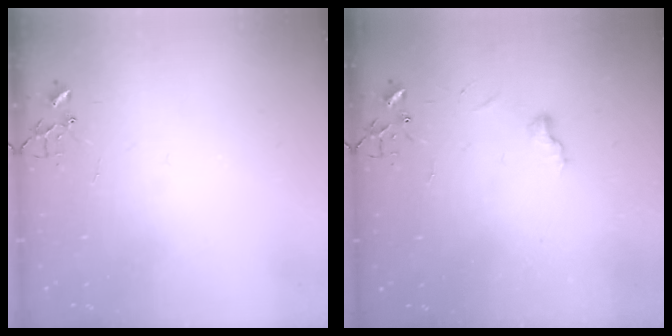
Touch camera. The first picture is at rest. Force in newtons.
{"total": 5.5, "press": 5.5, "slide": 0.6}